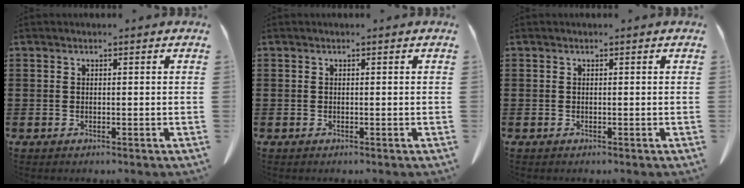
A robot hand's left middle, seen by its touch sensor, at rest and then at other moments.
{"total": 0.0}
{"total": 0.0}